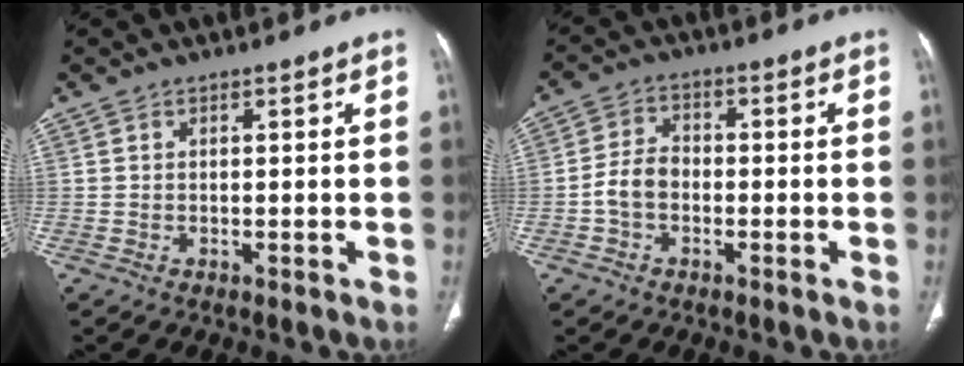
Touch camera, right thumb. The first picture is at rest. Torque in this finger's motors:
{"motor_torque": [0.74, 1.29, 0.64, -0.47, 0.02]}